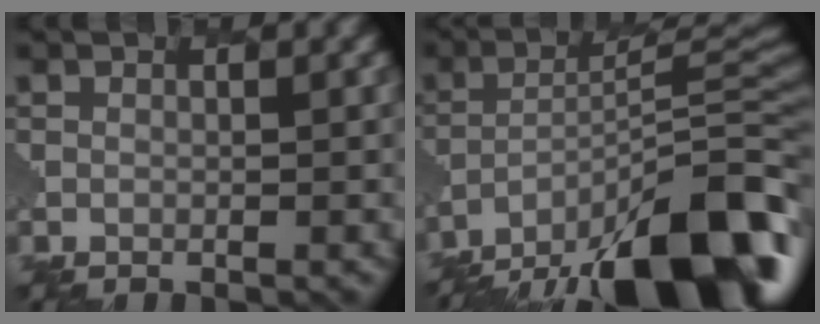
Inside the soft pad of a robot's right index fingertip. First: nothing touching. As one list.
[{"total": 16.3, "force": [-12.1, 4.9, 9.7], "torque": [-0.157, -0.010, -0.194]}]